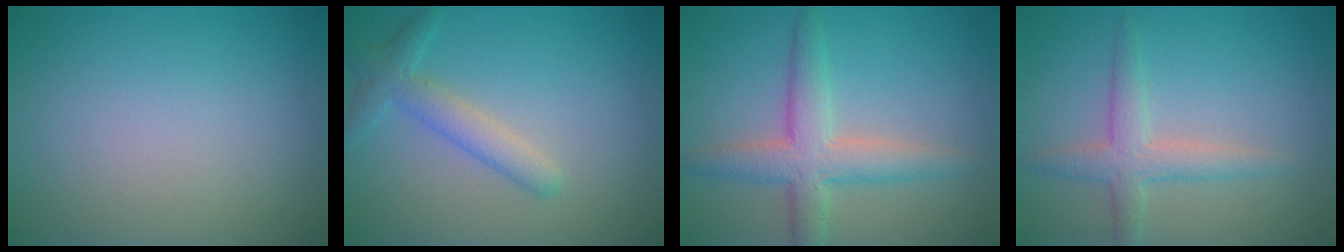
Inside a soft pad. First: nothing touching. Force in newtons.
{"total": 2.8, "press": 2.8, "slide": 0.1}
{"total": 4.7, "press": 4.7, "slide": 0.3}
{"total": 3.0, "press": 3.0, "slide": 0.1}